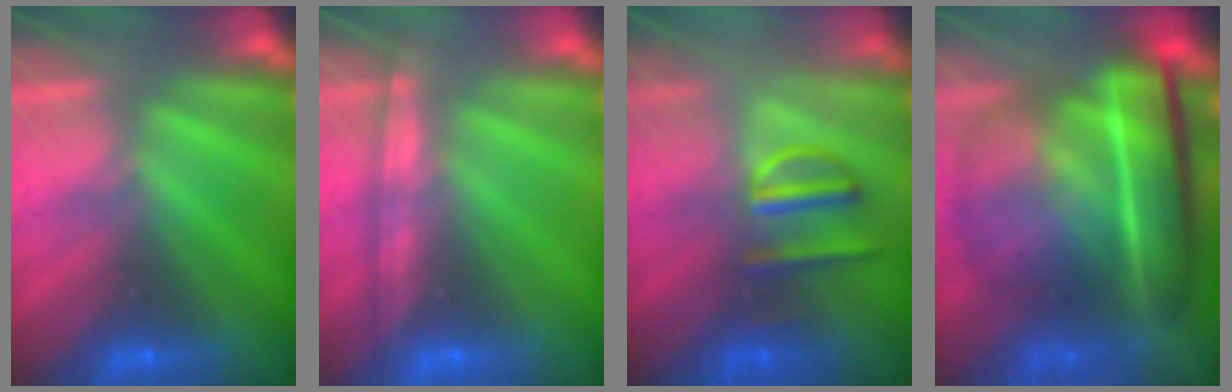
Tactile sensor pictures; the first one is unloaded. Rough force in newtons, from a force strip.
{"total": 1.2}
{"total": 3.2}
{"total": 7.1}